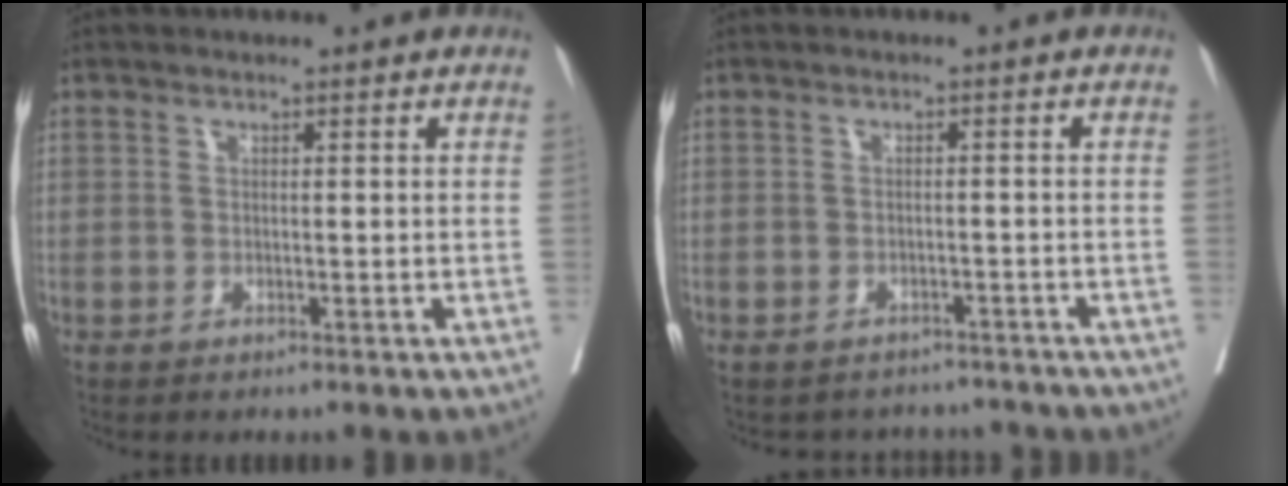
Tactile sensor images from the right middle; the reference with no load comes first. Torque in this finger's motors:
{"motor_torque": [0.14, -0.22, -0.02, 0.00]}